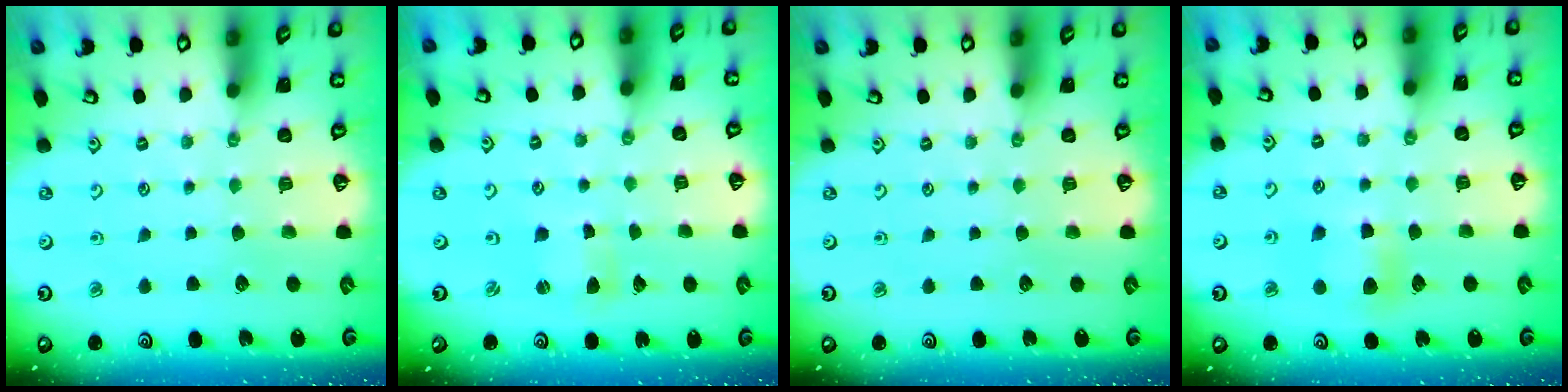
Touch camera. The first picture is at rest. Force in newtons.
{"total": 1.6, "press": 1.6, "slide": 0.3}
{"total": 0.0}
{"total": 7.1, "press": 7.1, "slide": 0.7}